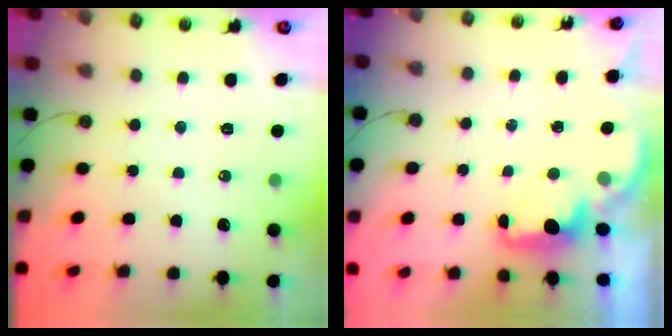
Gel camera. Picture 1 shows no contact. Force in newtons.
{"total": 2.2, "press": 2.1, "slide": 0.8}